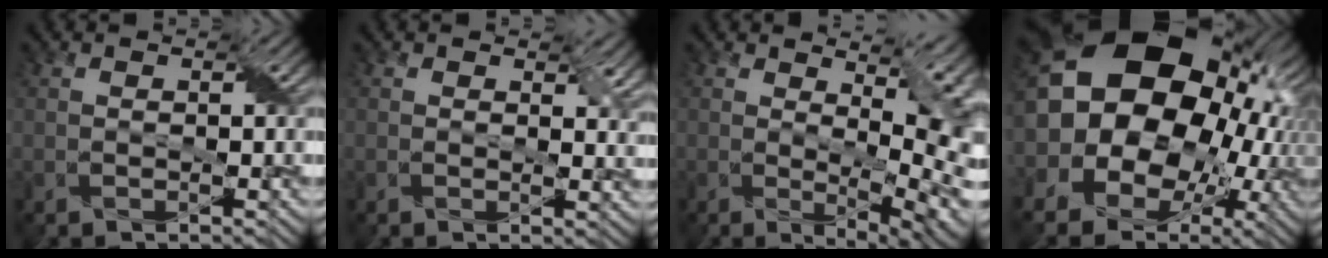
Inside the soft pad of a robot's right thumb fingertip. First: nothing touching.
{"total": 3.0, "force": [1.2, 1.7, 2.2], "torque": [-0.034, -0.008, 0.021]}
{"total": 9.3, "force": [2.2, 3.6, 8.3], "torque": [-0.121, -0.014, 0.047]}
{"total": 23.7, "force": [2.9, 18.7, 14.2], "torque": [-0.287, -0.004, 0.029]}